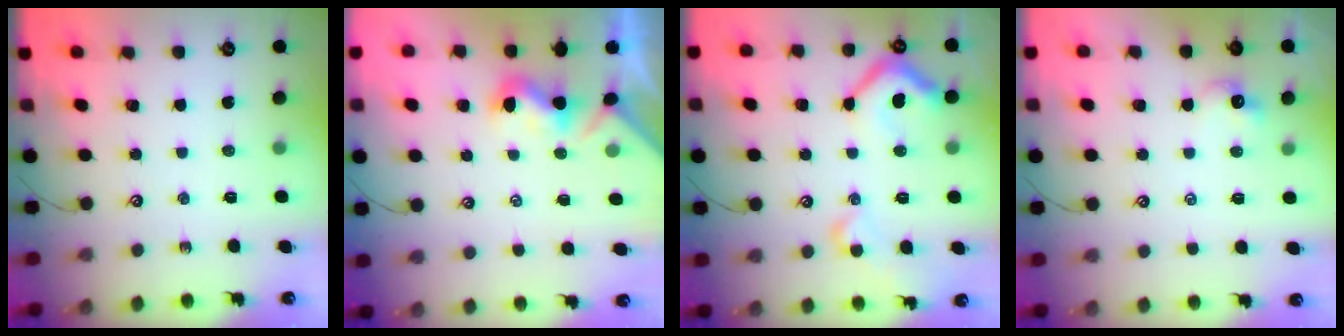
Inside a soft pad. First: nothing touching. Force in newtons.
{"total": 1.4, "press": 1.3, "slide": 0.5}
{"total": 11.5, "press": 11.3, "slide": 1.8}
{"total": 0.6, "press": 0.3, "slide": 0.5}